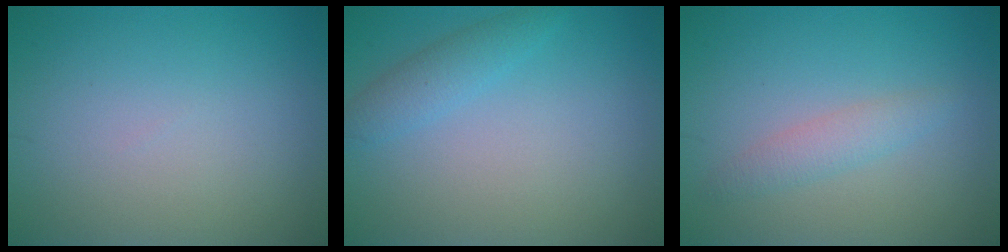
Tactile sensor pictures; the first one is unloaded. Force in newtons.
{"total": 2.0, "press": 2.0, "slide": 0.0}
{"total": 1.8, "press": 1.8, "slide": 0.0}